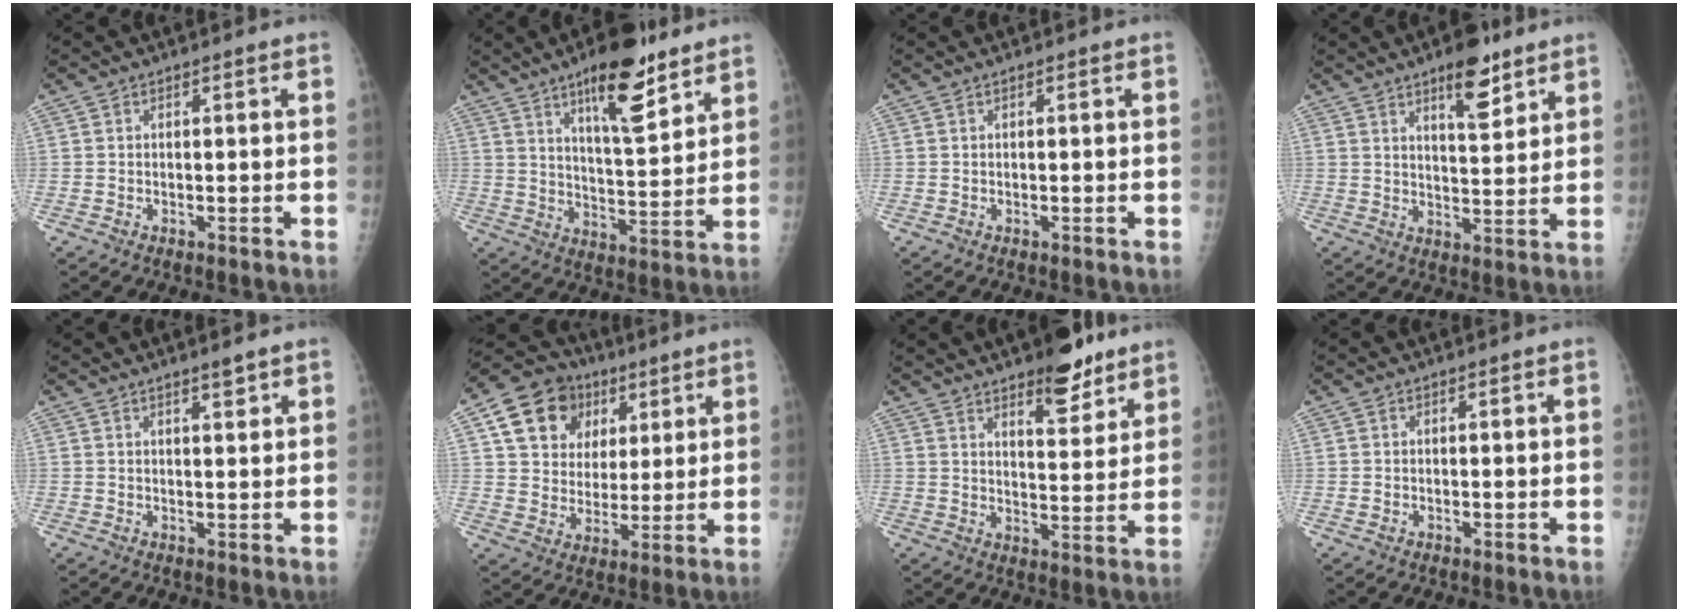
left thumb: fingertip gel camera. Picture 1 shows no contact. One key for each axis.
{"total": 14.0, "fx": 8.9, "fy": 4.3, "fz": 9.9, "tx": -0.128, "ty": -0.055, "tz": 0.139}
{"total": 0.0}
{"total": 8.6, "fx": 5.6, "fy": 3.0, "fz": 5.8, "tx": -0.069, "ty": -0.035, "tz": 0.083}
{"total": 2.0, "fx": 1.5, "fy": 0.2, "fz": 1.3, "tx": -0.017, "ty": -0.012, "tz": 0.026}
{"total": 15.1, "fx": 6.6, "fy": 12.1, "fz": 6.0, "tx": -0.066, "ty": -0.004, "tz": 0.113}
{"total": 10.5, "fx": 7.3, "fy": 3.7, "fz": 6.5, "tx": -0.067, "ty": -0.046, "tz": 0.107}
{"total": 0.6, "fx": 0.0, "fy": 0.6, "fz": 0.3, "tx": -0.003, "ty": 0.000, "tz": 0.000}